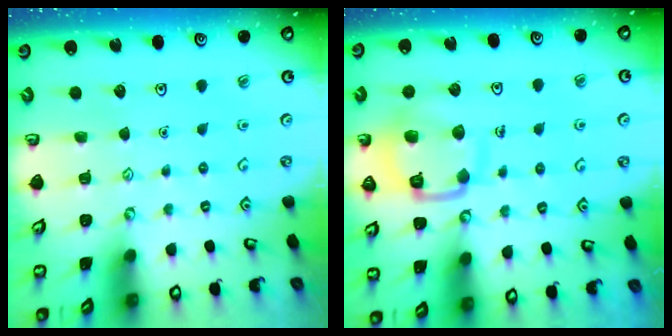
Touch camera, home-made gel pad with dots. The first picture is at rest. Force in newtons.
{"total": 13.0, "press": 12.9, "slide": 1.3}